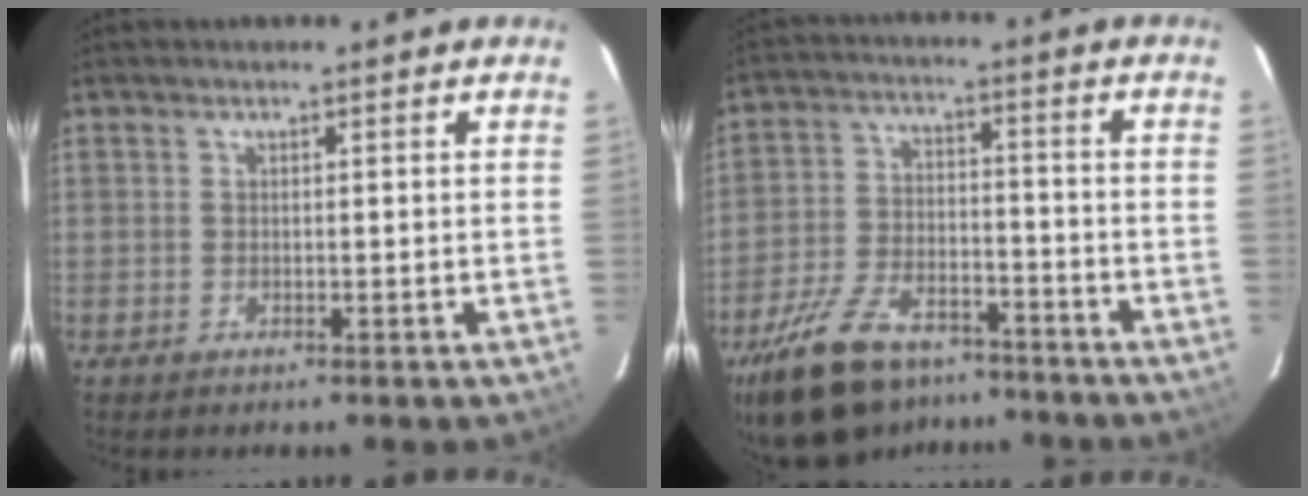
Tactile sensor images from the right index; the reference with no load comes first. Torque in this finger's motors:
{"motor_torque": [1.44, -0.70, 0.37, 0.11]}